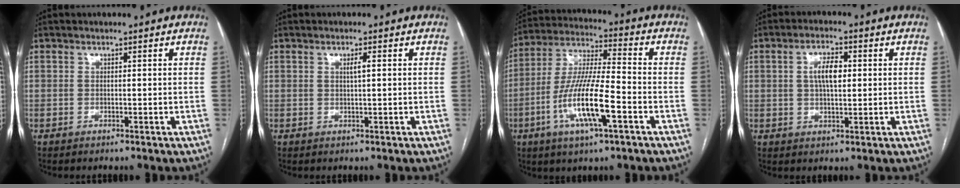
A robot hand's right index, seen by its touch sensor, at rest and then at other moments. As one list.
[{"total": 1.4, "force": [0.4, 0.1, 1.4], "torque": [-0.024, 0.002, 0.005]}, {"total": 14.3, "force": [-5.1, 2.0, 13.2], "torque": [-0.268, -0.007, -0.093]}, {"total": 5.1, "force": [0.9, 2.0, 4.6], "torque": [-0.087, 0.009, 0.016]}]